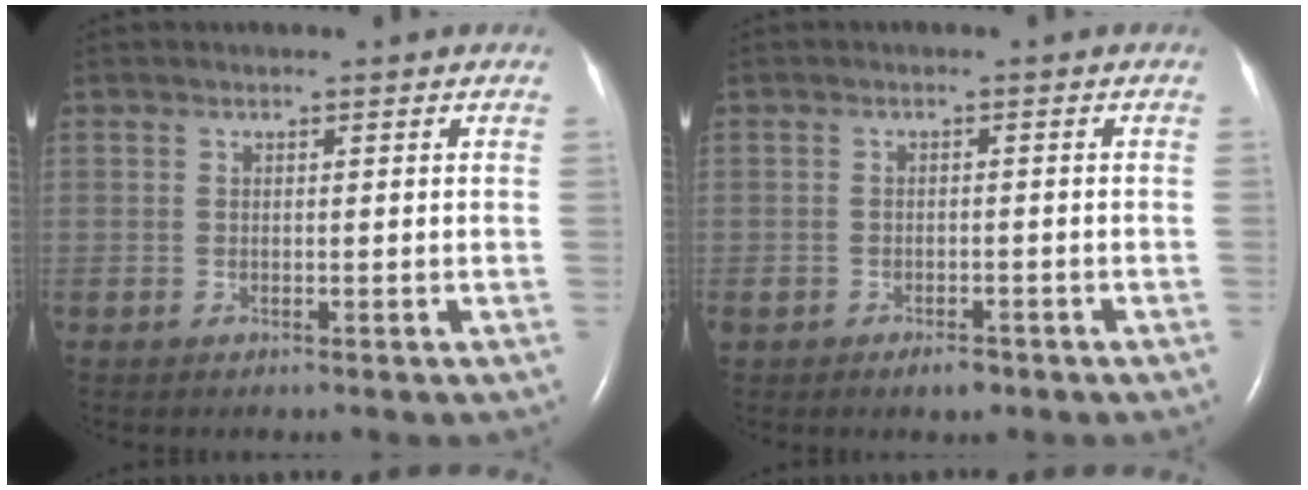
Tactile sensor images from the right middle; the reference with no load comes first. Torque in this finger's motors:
{"motor_torque": [0.00, 0.03, 0.01, 0.00]}